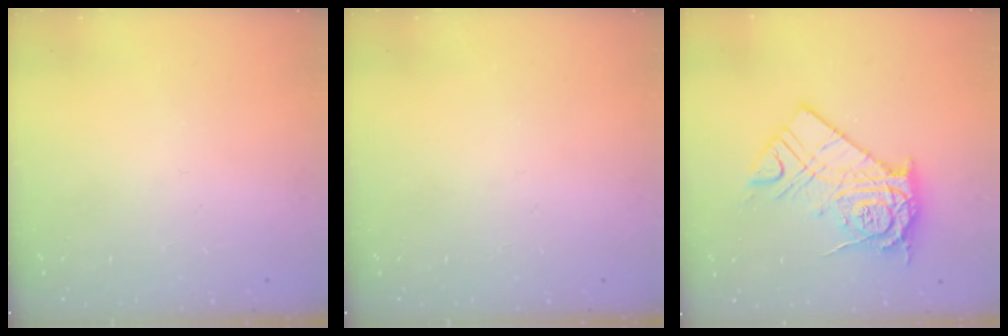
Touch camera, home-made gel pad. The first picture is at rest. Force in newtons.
{"total": 0.0}
{"total": 16.4, "press": 16.4, "slide": 1.2}